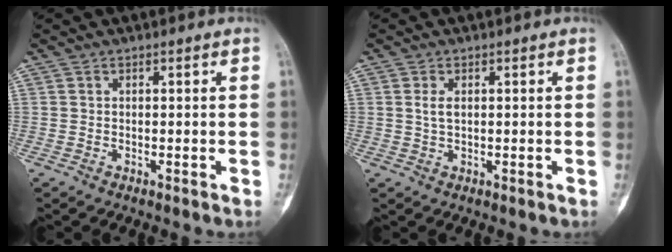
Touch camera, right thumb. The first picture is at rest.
{"total": 1.9, "force": [0.4, 1.0, 1.6], "torque": [-0.033, 0.003, 0.009]}